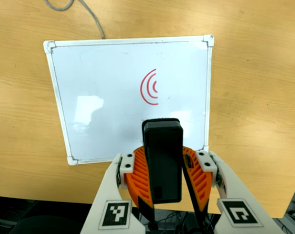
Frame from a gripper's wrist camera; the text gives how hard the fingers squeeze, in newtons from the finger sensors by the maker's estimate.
{"total": 10.9, "left": 10.4, "right": 11.4}